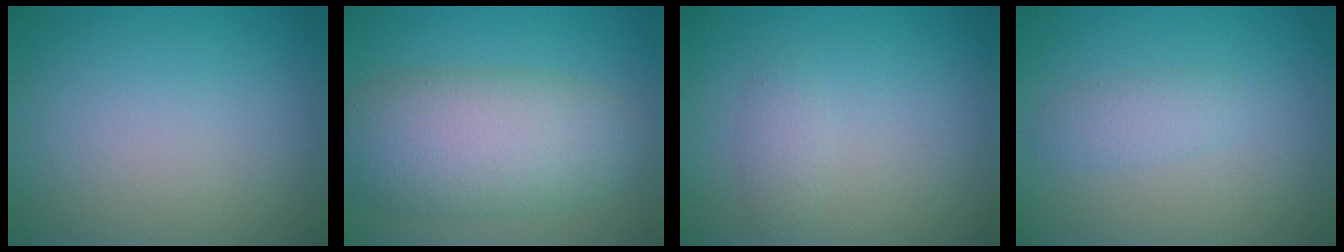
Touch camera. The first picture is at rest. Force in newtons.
{"total": 8.2, "press": 8.2, "slide": 0.3}
{"total": 1.1, "press": 1.1, "slide": 0.0}
{"total": 1.5, "press": 1.5, "slide": 0.1}